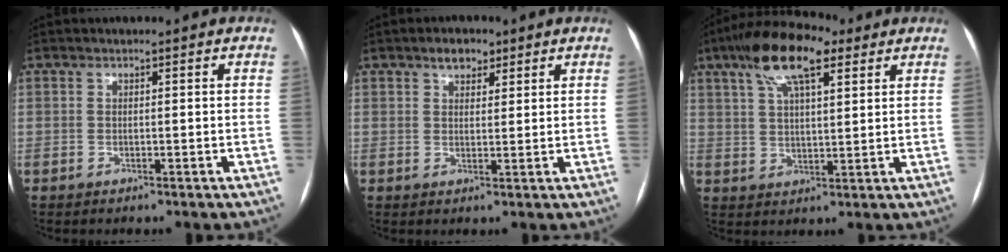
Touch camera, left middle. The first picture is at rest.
{"total": 3.1, "force": [2.1, 1.7, 1.4], "torque": [-0.025, 0.007, 0.035]}
{"total": 12.3, "force": [7.0, 3.8, 9.4], "torque": [-0.175, 0.030, 0.123]}